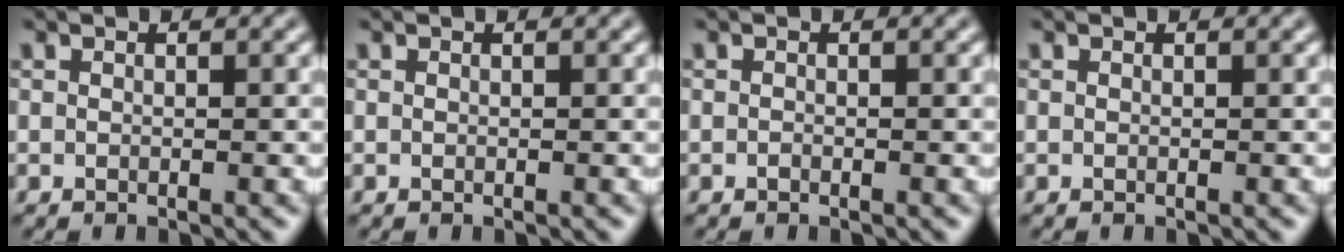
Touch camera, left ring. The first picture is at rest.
{"total": 0.0}
{"total": 0.0}
{"total": 0.0}